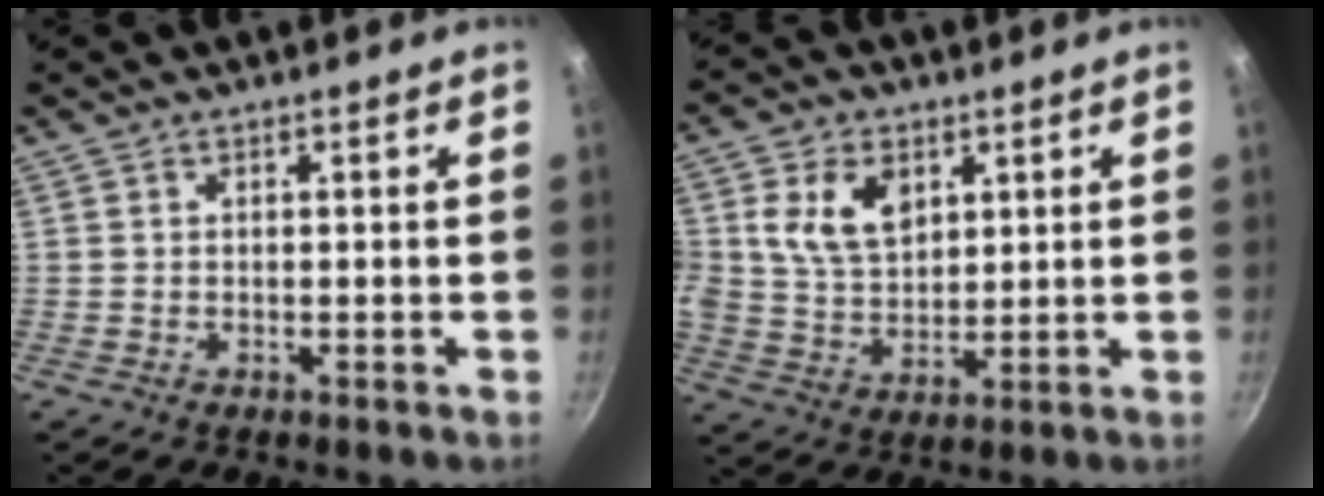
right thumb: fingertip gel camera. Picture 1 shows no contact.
{"total": 10.6, "force": [3.5, 7.5, 6.6], "torque": [-0.104, -0.015, 0.064]}